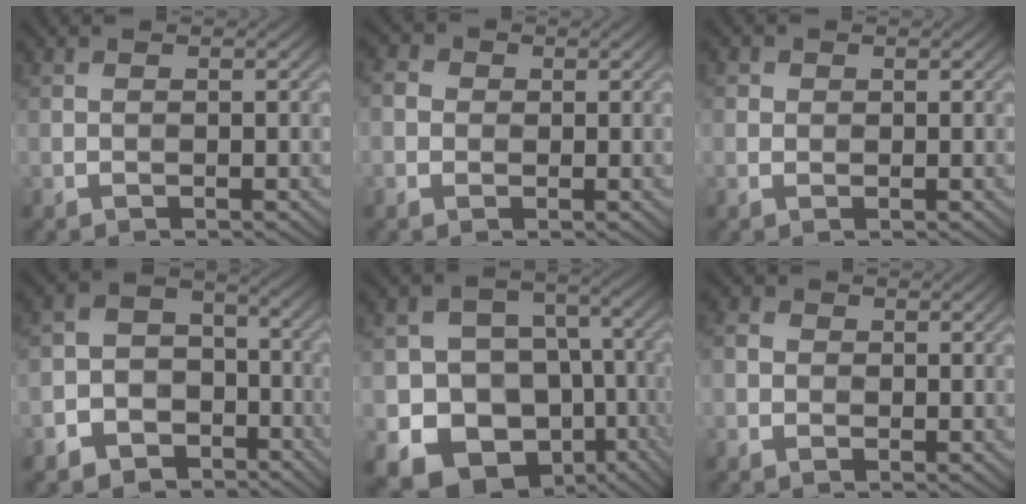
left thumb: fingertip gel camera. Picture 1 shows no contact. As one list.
[{"total": 2.4, "force": [0.0, 2.3, 0.9], "torque": [-0.030, 0.004, -0.004]}, {"total": 1.3, "force": [0.4, 1.2, 0.3], "torque": [-0.003, -0.001, 0.002]}, {"total": 9.1, "force": [-5.0, 6.7, 3.5], "torque": [-0.079, -0.015, -0.097]}, {"total": 16.6, "force": [-7.0, 13.3, 7.0], "torque": [-0.140, -0.037, -0.115]}, {"total": 2.0, "force": [-0.3, 1.8, 0.6], "torque": [-0.016, 0.001, -0.013]}]